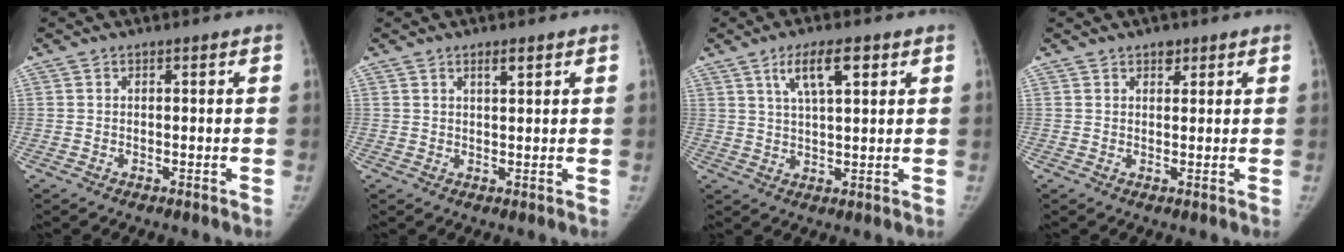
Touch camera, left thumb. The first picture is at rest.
{"total": 2.1, "force": [1.4, 0.5, 1.5], "torque": [-0.022, -0.008, 0.024]}
{"total": 7.4, "force": [3.7, 2.2, 6.1], "torque": [-0.101, -0.009, 0.066]}
{"total": 1.8, "force": [1.2, 1.1, 0.8], "torque": [0.003, -0.005, 0.014]}